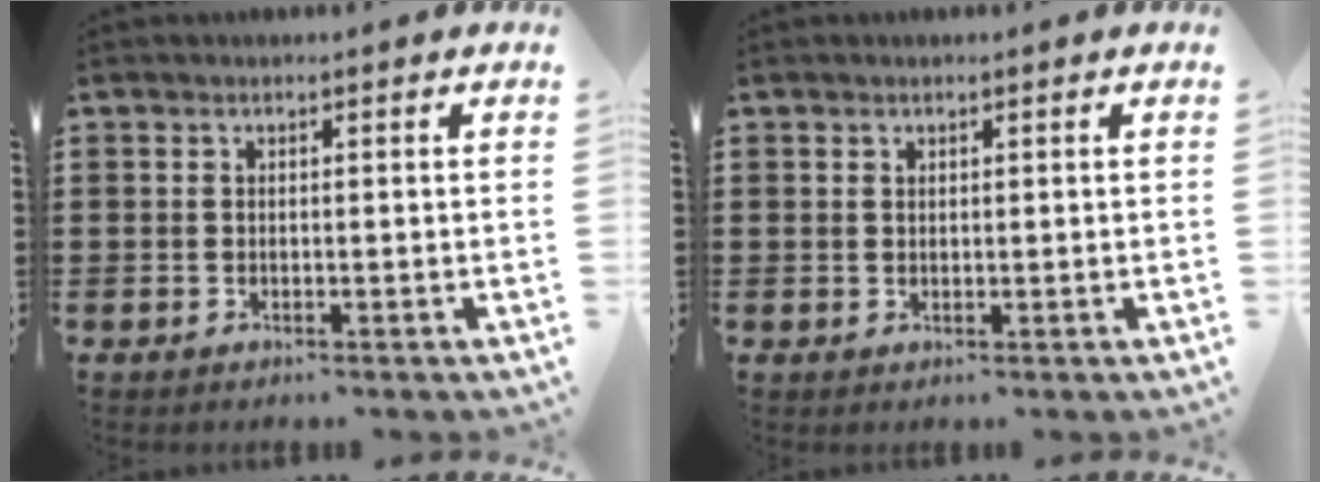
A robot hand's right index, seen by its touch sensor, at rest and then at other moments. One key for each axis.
{"total": 0.6, "fx": 0.5, "fy": 0.4, "fz": 0.1, "tx": -0.004, "ty": 0.000, "tz": 0.010}